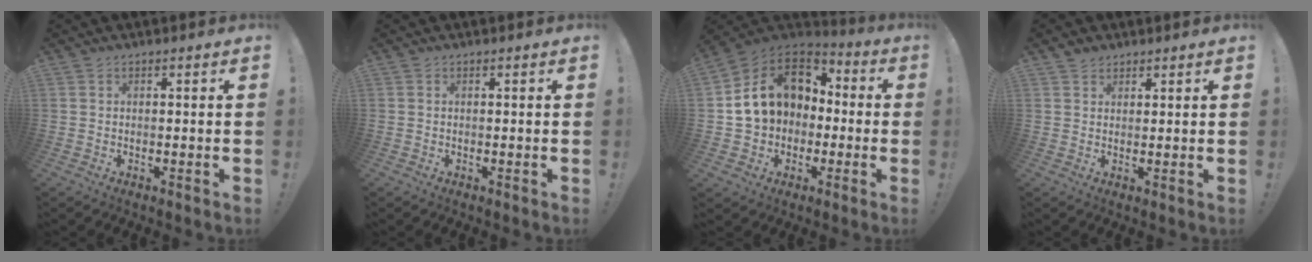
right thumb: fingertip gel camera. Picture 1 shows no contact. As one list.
[{"total": 0.0}, {"total": 16.4, "force": [3.6, 12.8, 9.6], "torque": [-0.148, 0.000, 0.081]}, {"total": 2.2, "force": [1.7, 1.4, 0.2], "torque": [0.001, -0.007, 0.031]}]